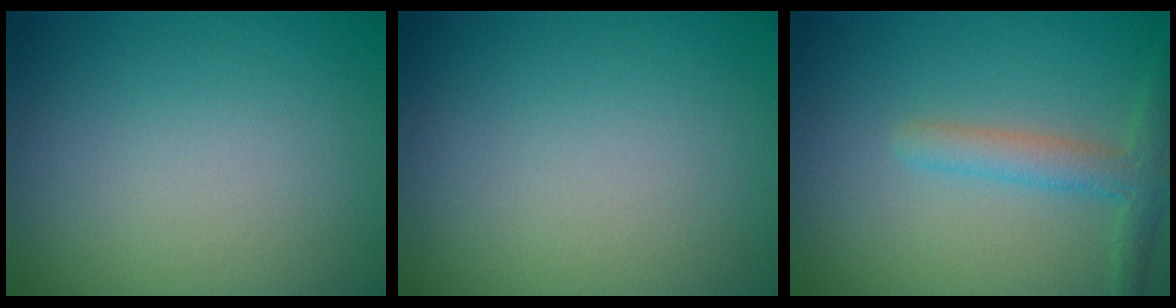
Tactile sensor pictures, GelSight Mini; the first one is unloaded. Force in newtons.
{"total": 0.0}
{"total": 2.6, "press": 2.6, "slide": 0.2}